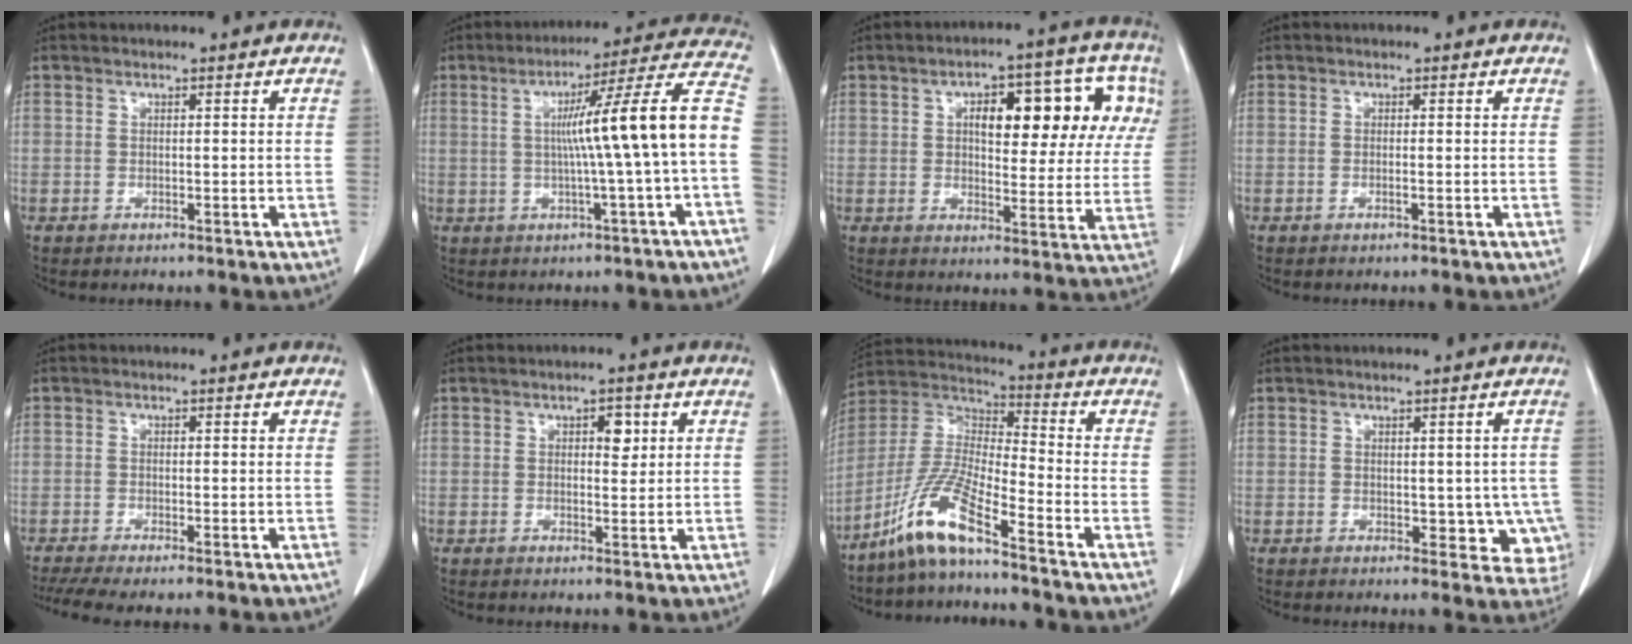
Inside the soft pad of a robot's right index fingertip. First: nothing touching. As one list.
[{"total": 13.9, "force": [-0.6, -1.5, 13.8], "torque": [-0.189, 0.024, -0.010]}, {"total": 15.9, "force": [5.0, 6.1, 13.8], "torque": [-0.171, 0.036, 0.063]}, {"total": 0.0}, {"total": 4.0, "force": [-2.8, 0.3, 2.9], "torque": [-0.056, -0.007, -0.051]}, {"total": 2.7, "force": [1.0, 1.3, 2.2], "torque": [-0.028, 0.000, 0.015]}, {"total": 10.9, "force": [-7.7, 0.3, 7.6], "torque": [-0.175, -0.009, -0.157]}, {"total": 5.6, "force": [-0.2, 3.7, 4.2], "torque": [-0.015, 0.001, 0.005]}]